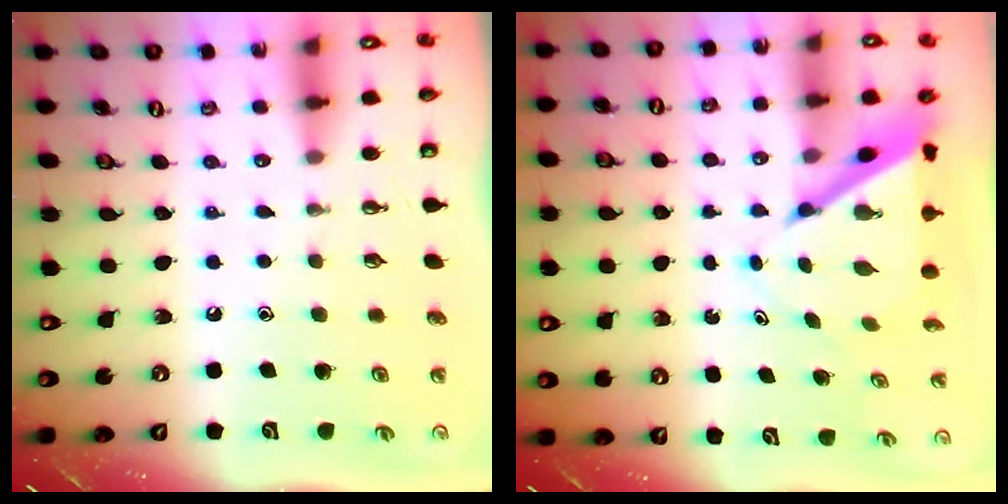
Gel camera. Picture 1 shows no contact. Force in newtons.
{"total": 7.4, "press": 7.4, "slide": 0.5}